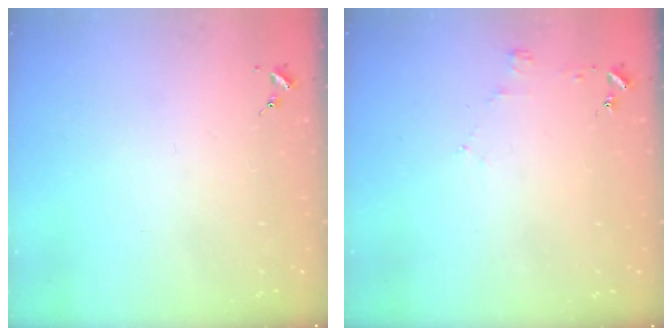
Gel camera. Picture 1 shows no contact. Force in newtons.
{"total": 3.5, "press": 3.5, "slide": 0.4}